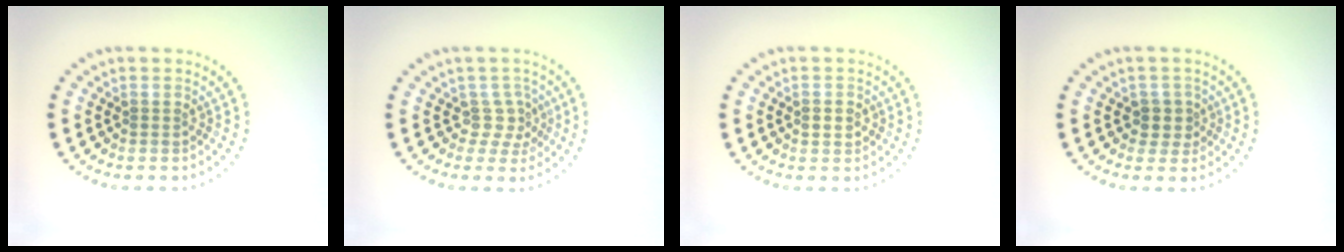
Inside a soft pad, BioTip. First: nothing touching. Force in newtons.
{"total": 2.1, "press": 1.5, "slide": 1.4}
{"total": 1.1, "press": 1.1, "slide": 0.1}
{"total": 1.9, "press": 1.7, "slide": 0.8}